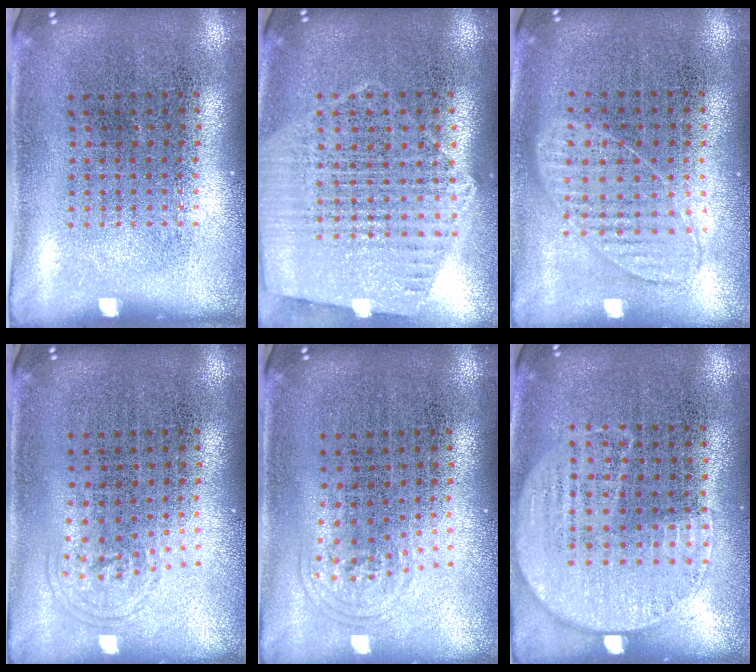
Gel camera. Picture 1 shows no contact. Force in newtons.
{"total": 1.2, "press": 1.2, "slide": 0.3}
{"total": 0.9, "press": 0.8, "slide": 0.3}
{"total": 0.7, "press": 0.5, "slide": 0.5}
{"total": 0.9, "press": 0.6, "slide": 0.7}
{"total": 1.1, "press": 1.0, "slide": 0.5}